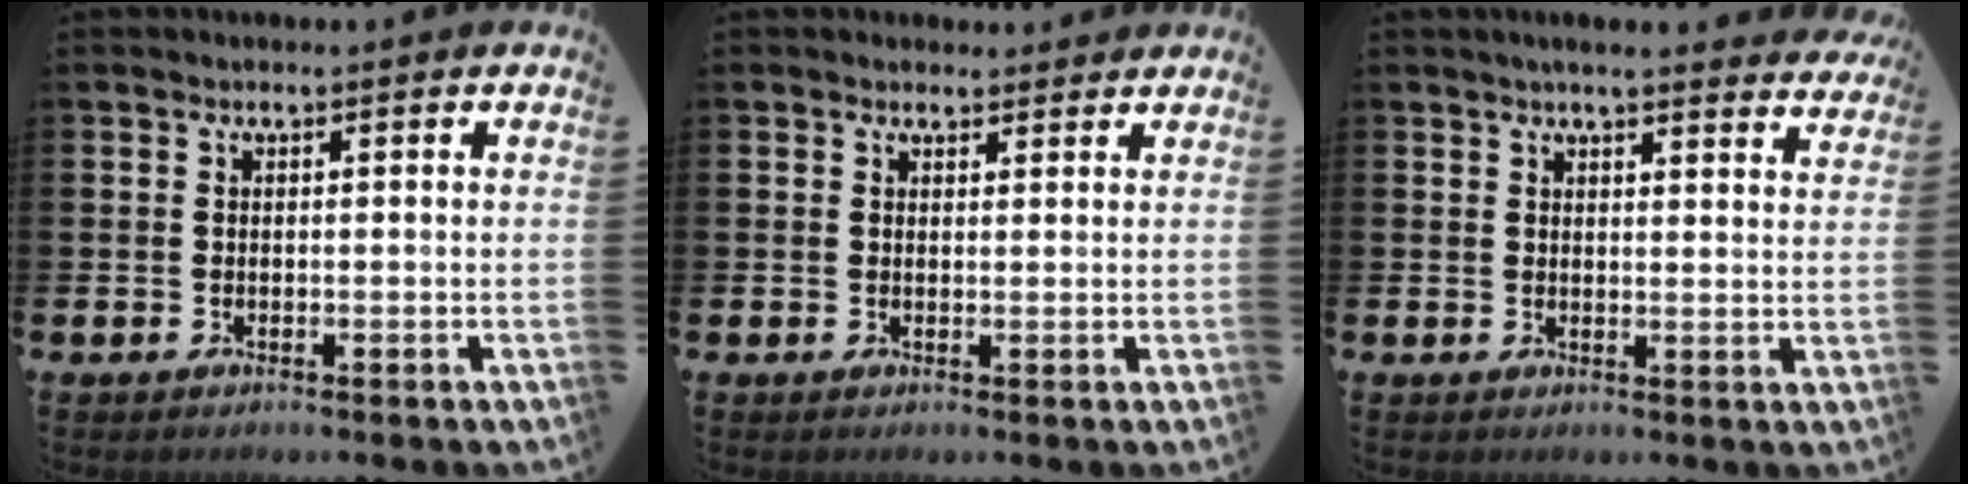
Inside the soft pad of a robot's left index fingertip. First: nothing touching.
{"total": 1.5, "force": [1.4, 0.6, 0.0], "torque": [0.006, -0.001, 0.024]}
{"total": 3.2, "force": [3.2, 0.1, 0.7], "torque": [-0.020, -0.012, 0.057]}